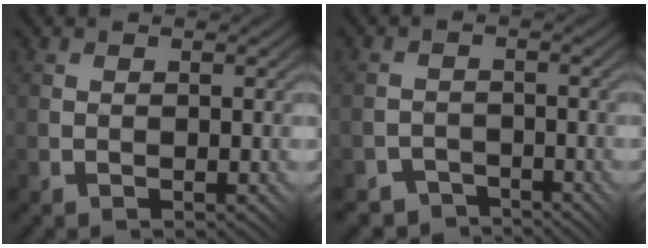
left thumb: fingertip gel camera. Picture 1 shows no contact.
{"total": 2.9, "force": [-2.7, 1.2, -0.2], "torque": [0.012, 0.006, -0.047]}